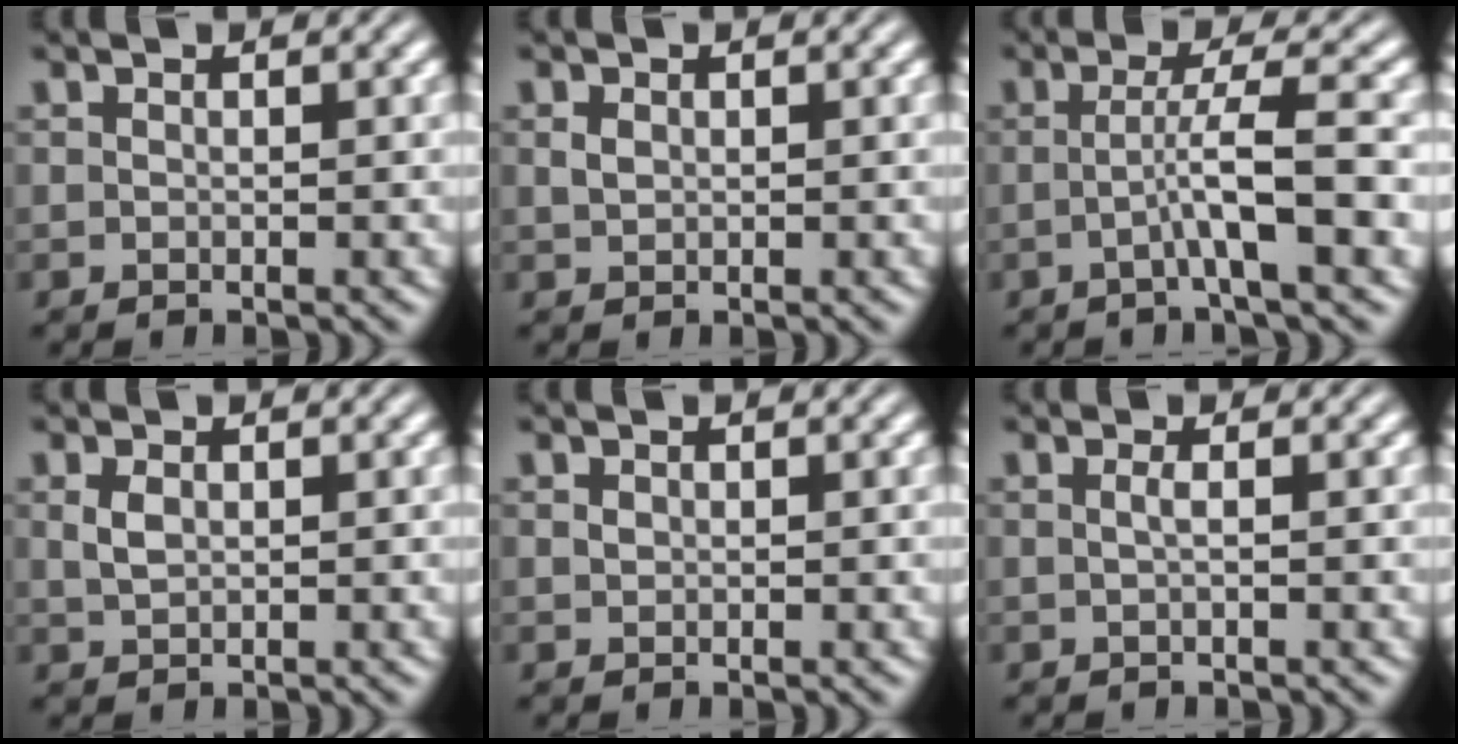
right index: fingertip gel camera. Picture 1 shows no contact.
{"total": 0.7, "force": [0.3, -0.6, 0.2], "torque": [0.003, -0.006, 0.017]}
{"total": 3.6, "force": [-1.1, -0.8, 3.3], "torque": [-0.055, -0.005, -0.016]}
{"total": 0.9, "force": [0.4, -0.1, 0.8], "torque": [-0.012, -0.007, 0.021]}
{"total": 0.8, "force": [0.1, -0.7, -0.1], "torque": [0.004, -0.007, 0.013]}
{"total": 1.0, "force": [-0.3, -0.8, 0.6], "torque": [-0.009, -0.003, -0.002]}